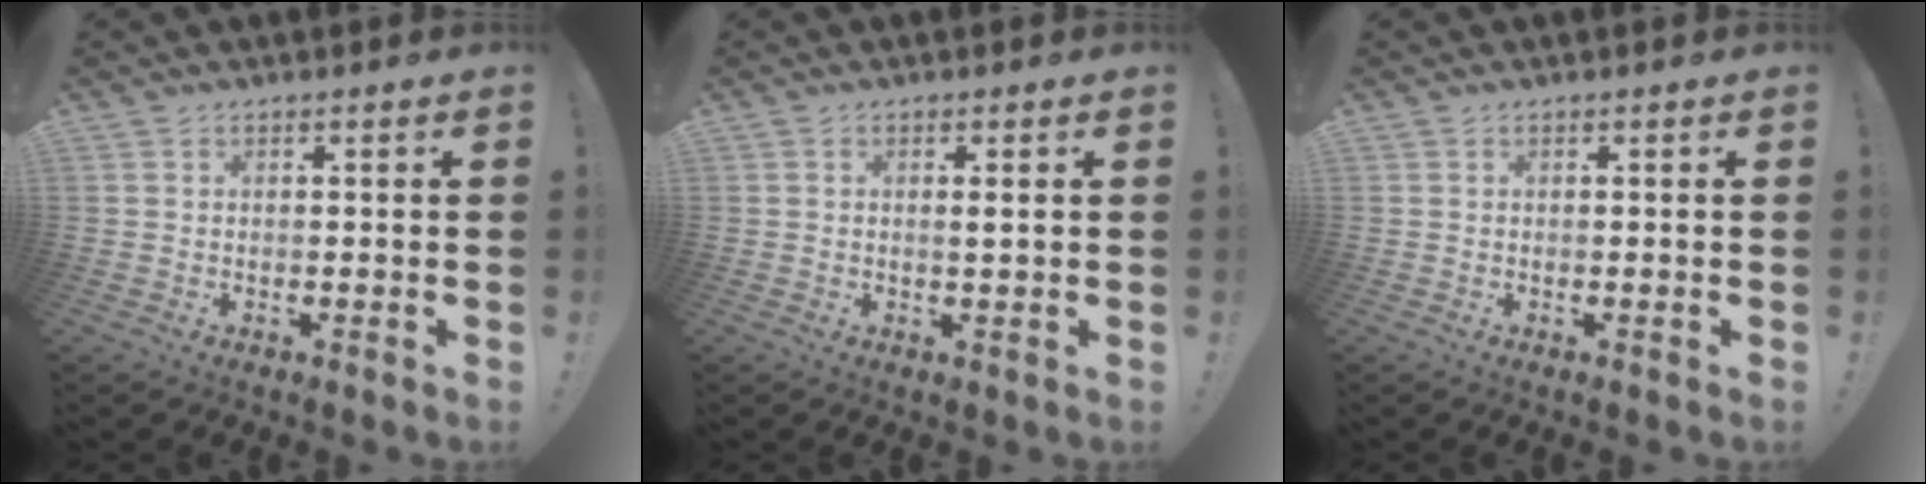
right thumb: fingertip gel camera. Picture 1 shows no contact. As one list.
[{"total": 1.5, "force": [0.4, 0.1, 1.5], "torque": [-0.019, -0.005, 0.002]}, {"total": 0.0}]